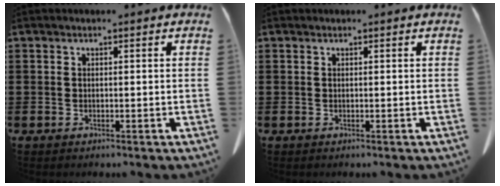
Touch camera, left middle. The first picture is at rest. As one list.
[{"total": 0.0}]